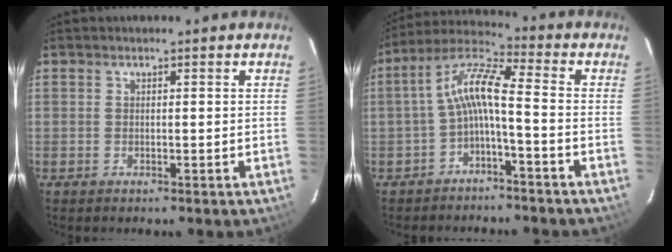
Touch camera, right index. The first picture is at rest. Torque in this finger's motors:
{"motor_torque": [0.99, -0.47, 0.61, 0.18]}